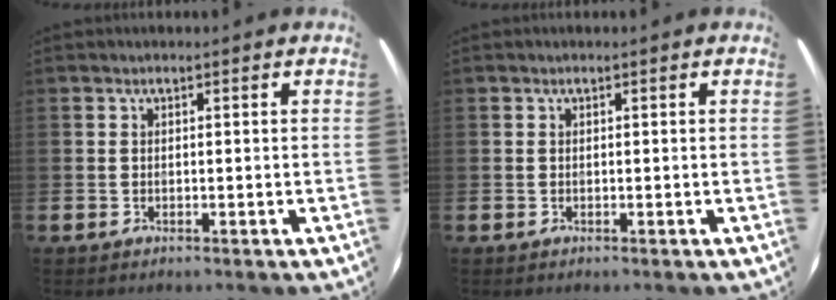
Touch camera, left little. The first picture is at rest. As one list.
[{"total": 0.0}]